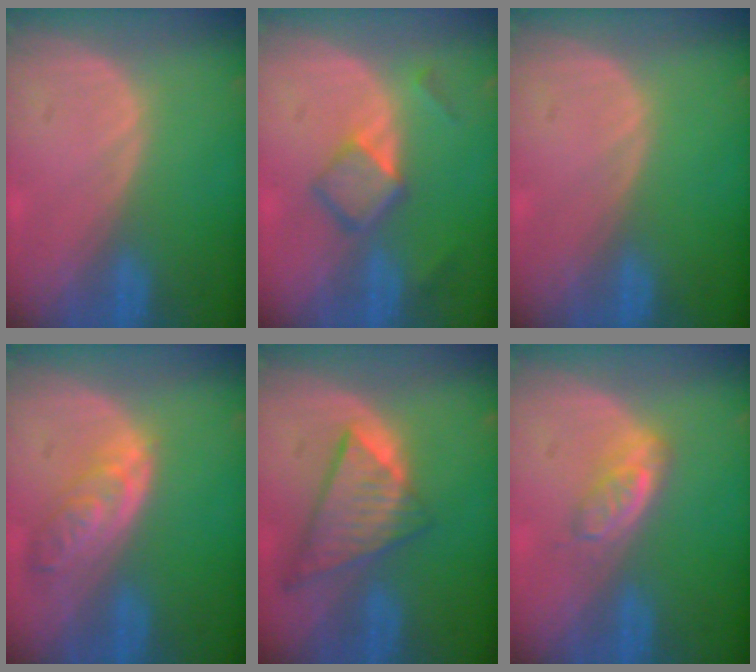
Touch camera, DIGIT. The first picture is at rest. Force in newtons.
{"total": 5.0, "press": 4.6, "slide": 1.9}
{"total": 0.0}
{"total": 5.9, "press": 5.4, "slide": 2.5}
{"total": 8.7, "press": 7.5, "slide": 4.3}
{"total": 3.8, "press": 3.8, "slide": 0.6}